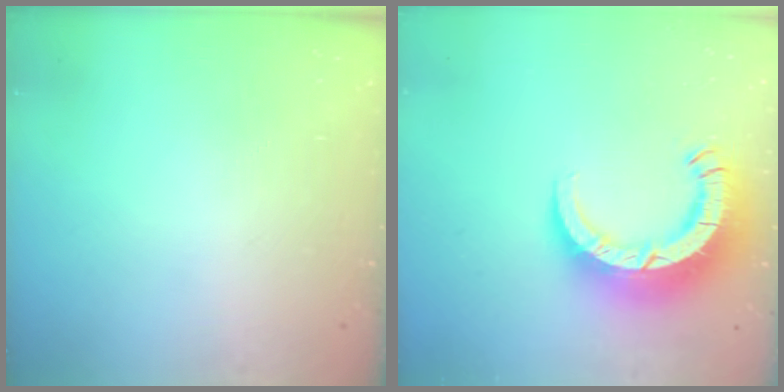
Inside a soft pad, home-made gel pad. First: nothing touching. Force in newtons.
{"total": 13.1, "press": 13.0, "slide": 1.4}